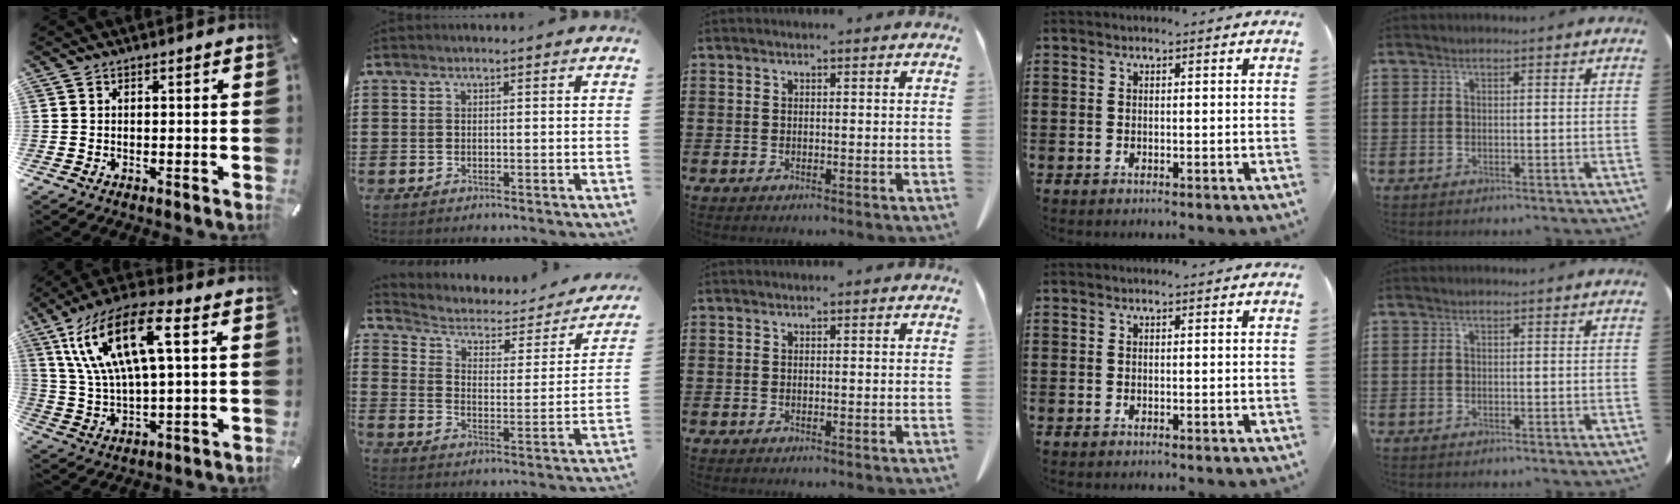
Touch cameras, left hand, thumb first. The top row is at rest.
{"thumb": {"total": 17.4, "force": [7.1, 6.5, 14.5], "torque": [-0.324, -0.007, 0.115]}, "index": {"total": 3.0, "force": [1.7, 1.8, 1.7], "torque": [-0.047, -0.012, 0.019]}}